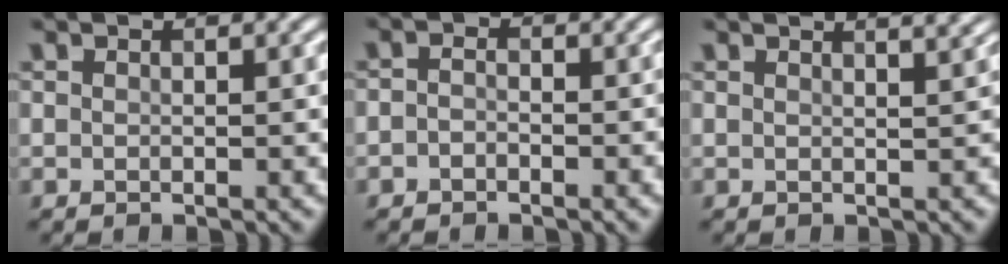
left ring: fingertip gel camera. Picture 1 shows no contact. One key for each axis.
{"total": 1.8, "fx": -1.5, "fy": 0.9, "fz": 0.1, "tx": -0.006, "ty": 0.000, "tz": -0.042}
{"total": 3.1, "fx": 2.6, "fy": 0.2, "fz": 1.6, "tx": -0.002, "ty": 0.020, "tz": 0.022}